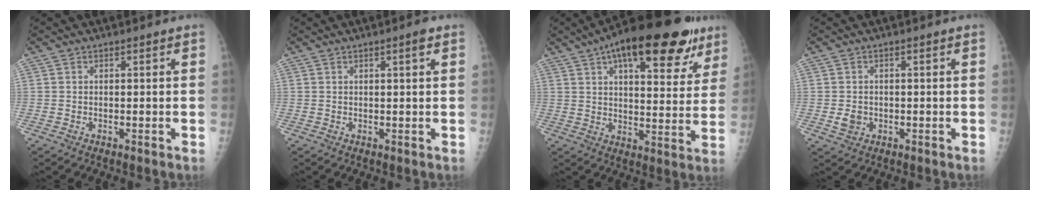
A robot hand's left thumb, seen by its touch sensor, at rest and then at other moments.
{"total": 1.7, "force": [0.9, 0.0, 1.5], "torque": [-0.024, -0.002, 0.013]}
{"total": 24.7, "force": [14.0, 9.7, 17.9], "torque": [-0.232, -0.009, 0.200]}
{"total": 2.3, "force": [-0.3, 2.0, 1.2], "torque": [-0.013, 0.001, -0.001]}